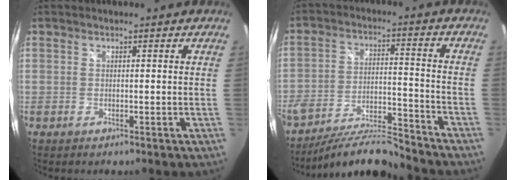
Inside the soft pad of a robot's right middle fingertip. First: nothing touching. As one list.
[{"total": 11.3, "force": [-10.7, 0.7, 3.6], "torque": [-0.076, -0.005, -0.183]}]